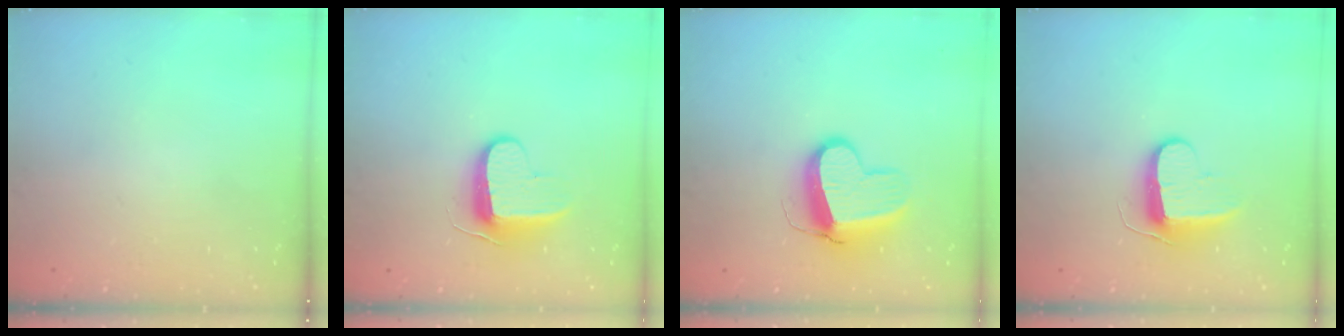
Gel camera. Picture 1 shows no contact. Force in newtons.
{"total": 9.1, "press": 9.1, "slide": 1.0}
{"total": 11.5, "press": 11.4, "slide": 1.3}
{"total": 9.5, "press": 9.5, "slide": 0.6}